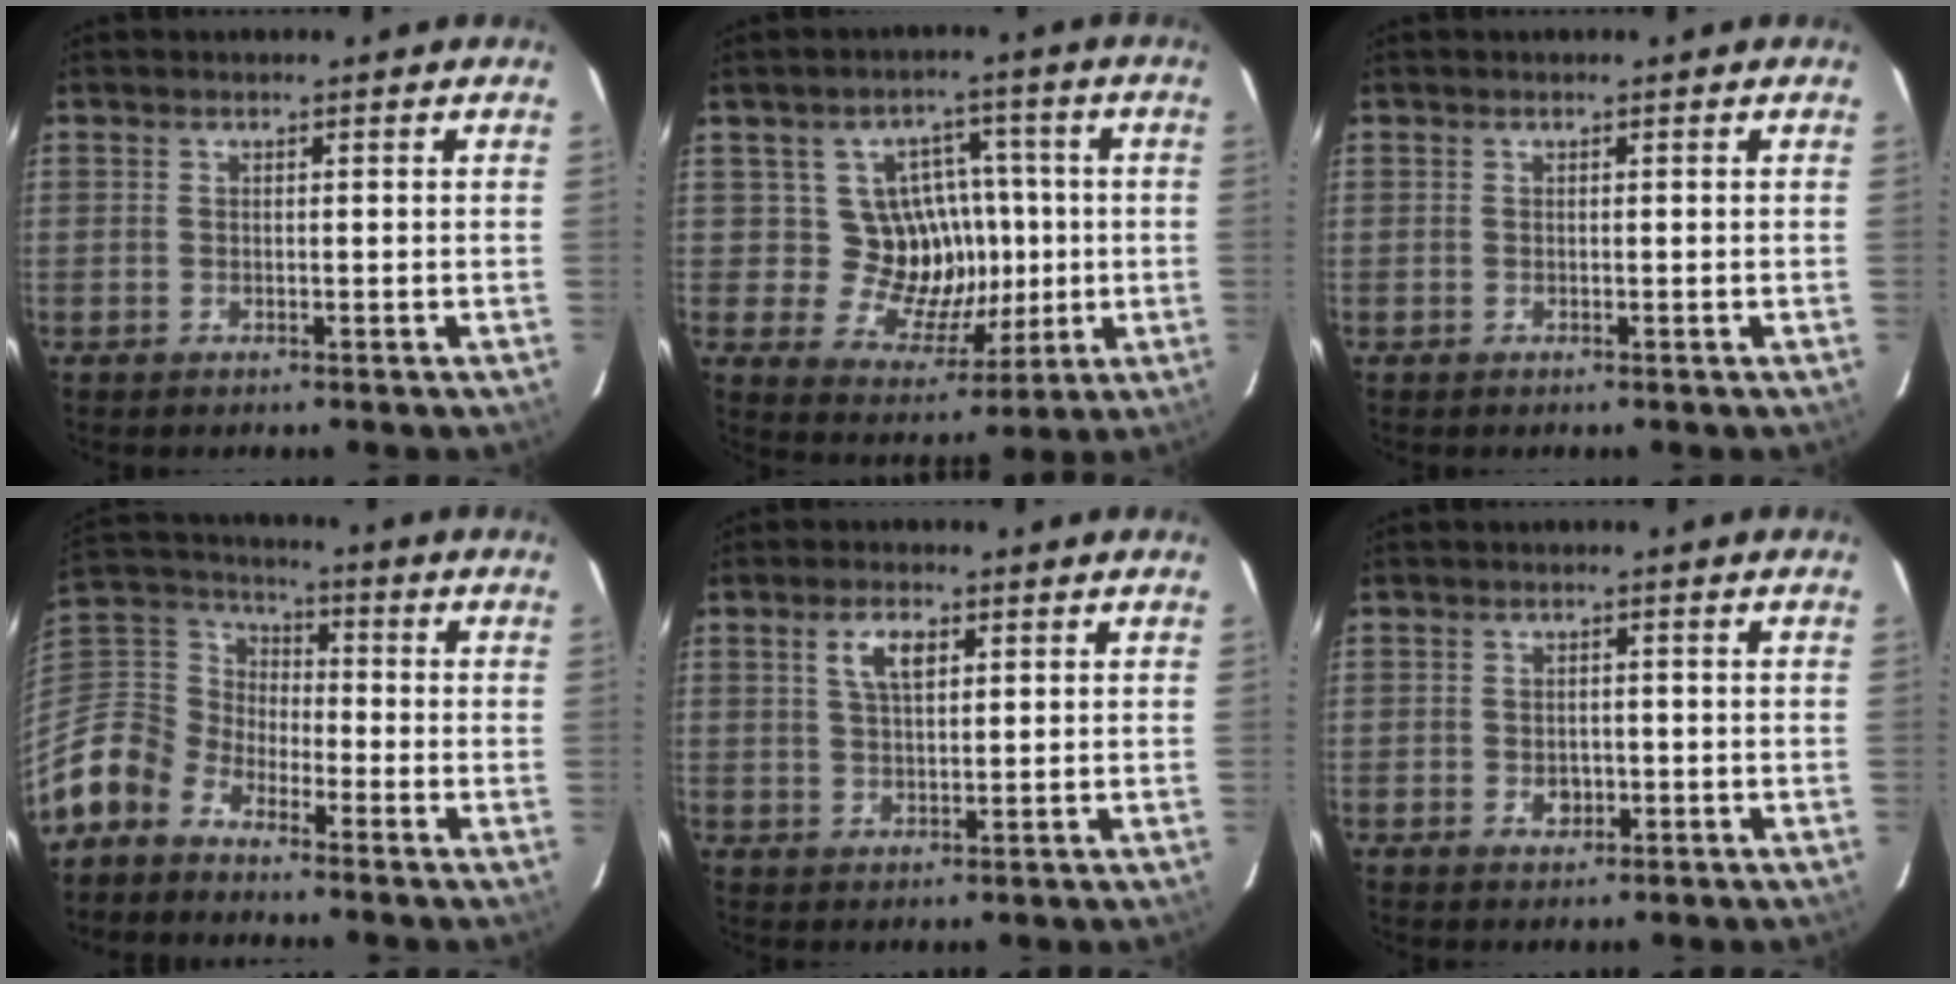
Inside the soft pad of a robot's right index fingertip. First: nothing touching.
{"total": 11.0, "force": [0.1, 10.4, 3.8], "torque": [-0.073, 0.016, 0.009]}
{"total": 0.0}
{"total": 10.8, "force": [-7.4, 7.5, 2.6], "torque": [-0.091, 0.027, -0.169]}
{"total": 4.8, "force": [2.0, 2.0, 3.9], "torque": [-0.070, 0.008, 0.037]}
{"total": 2.8, "force": [-0.8, 2.3, 1.4], "torque": [-0.025, 0.003, -0.007]}